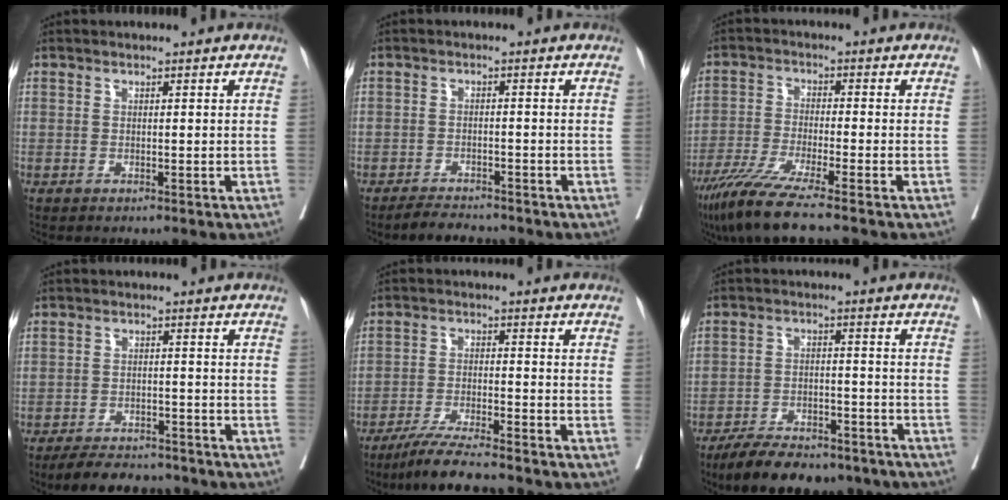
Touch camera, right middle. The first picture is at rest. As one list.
[{"total": 3.4, "force": [-3.2, 1.0, 0.6], "torque": [-0.019, -0.006, -0.053]}, {"total": 9.5, "force": [-7.2, -0.7, 6.1], "torque": [-0.106, -0.032, -0.127]}, {"total": 7.5, "force": [-6.7, 2.8, 2.1], "torque": [-0.031, -0.004, -0.098]}, {"total": 7.9, "force": [-6.9, -0.3, 3.9], "torque": [-0.069, -0.028, -0.120]}, {"total": 13.6, "force": [-11.4, 4.5, 5.9], "torque": [-0.081, 0.009, -0.167]}]